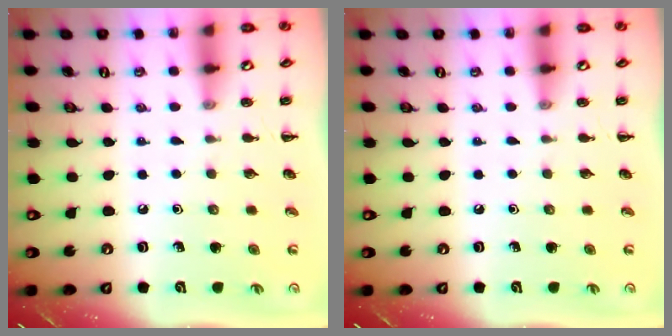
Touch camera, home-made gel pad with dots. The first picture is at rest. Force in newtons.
{"total": 0.0}